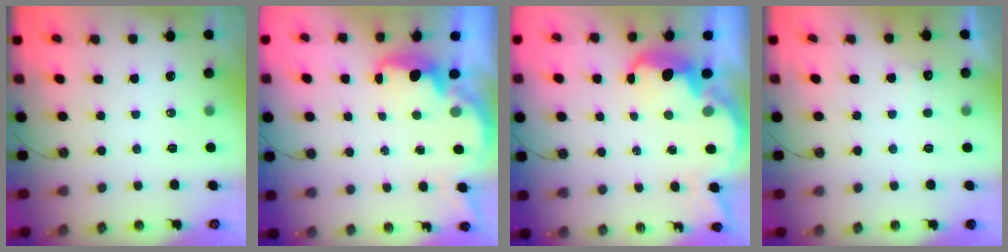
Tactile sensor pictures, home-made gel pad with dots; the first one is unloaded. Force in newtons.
{"total": 2.4, "press": 2.3, "slide": 0.7}
{"total": 6.3, "press": 6.3, "slide": 0.9}
{"total": 4.5, "press": 4.4, "slide": 1.2}